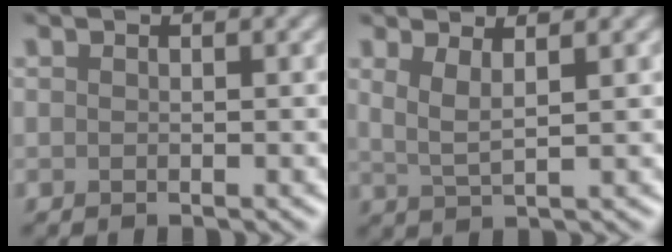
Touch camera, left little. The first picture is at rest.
{"total": 2.5, "force": [1.1, 0.6, 2.1], "torque": [-0.040, -0.005, 0.023]}